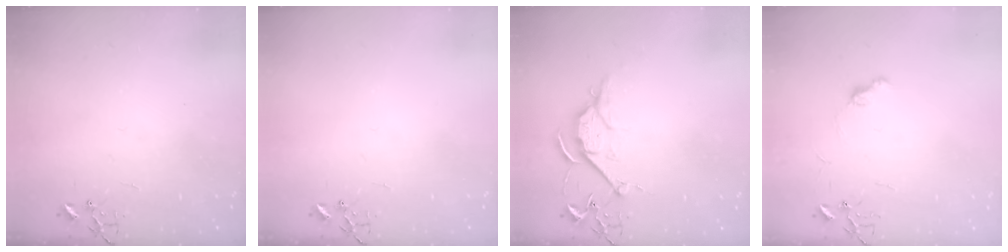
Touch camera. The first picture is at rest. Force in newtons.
{"total": 0.0}
{"total": 7.9, "press": 7.8, "slide": 0.9}
{"total": 5.8, "press": 5.7, "slide": 0.6}